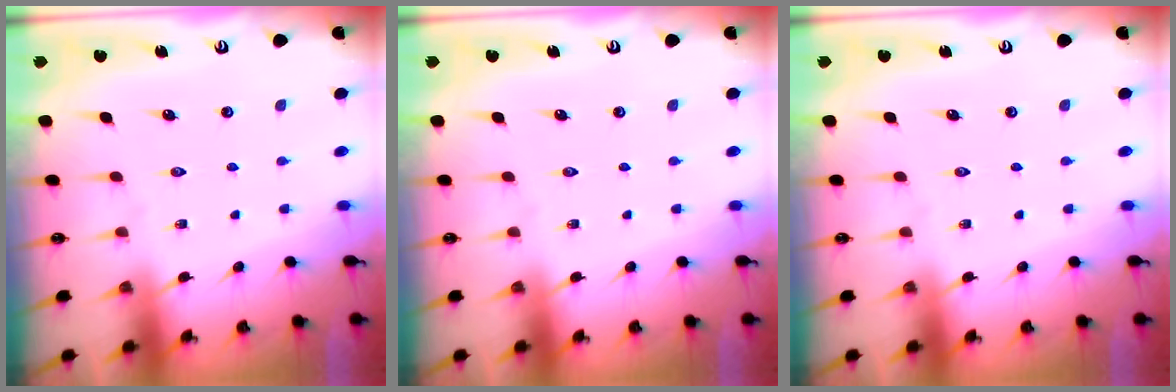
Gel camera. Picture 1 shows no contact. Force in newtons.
{"total": 0.0}
{"total": 0.0}